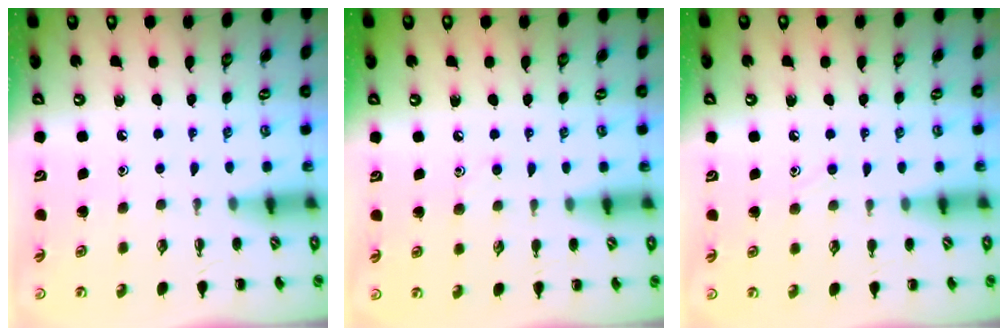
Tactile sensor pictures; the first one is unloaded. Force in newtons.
{"total": 4.2, "press": 4.0, "slide": 1.3}
{"total": 6.2, "press": 5.8, "slide": 2.4}